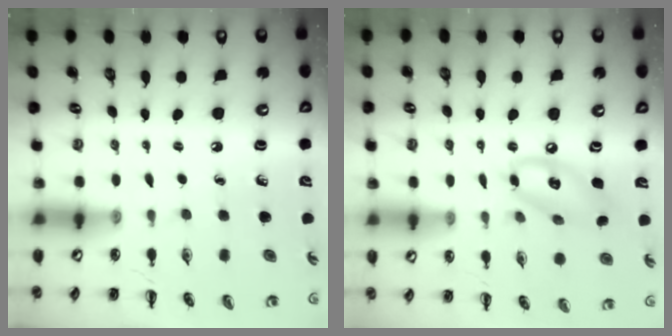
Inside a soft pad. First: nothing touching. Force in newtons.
{"total": 12.1, "press": 11.8, "slide": 2.4}